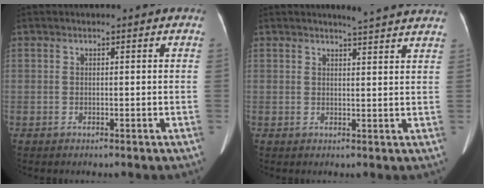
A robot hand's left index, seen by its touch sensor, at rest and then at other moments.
{"total": 7.4, "force": [6.9, -0.1, 2.5], "torque": [-0.036, 0.001, 0.069]}